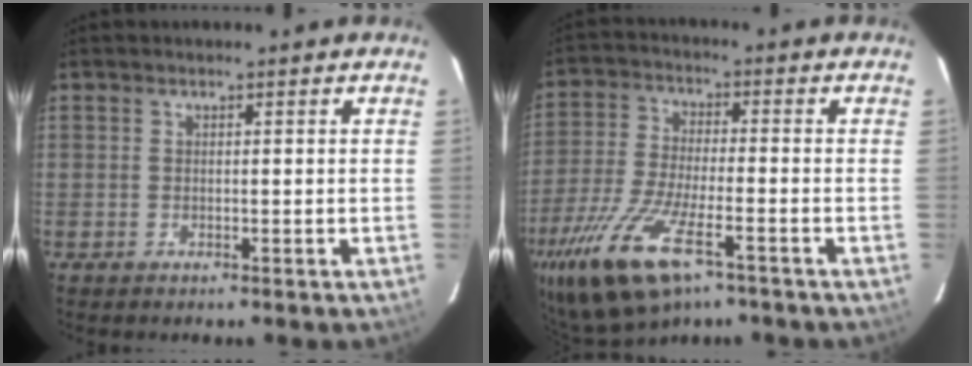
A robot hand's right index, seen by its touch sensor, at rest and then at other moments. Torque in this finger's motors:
{"motor_torque": [1.21, -0.92, 0.53, 0.21]}